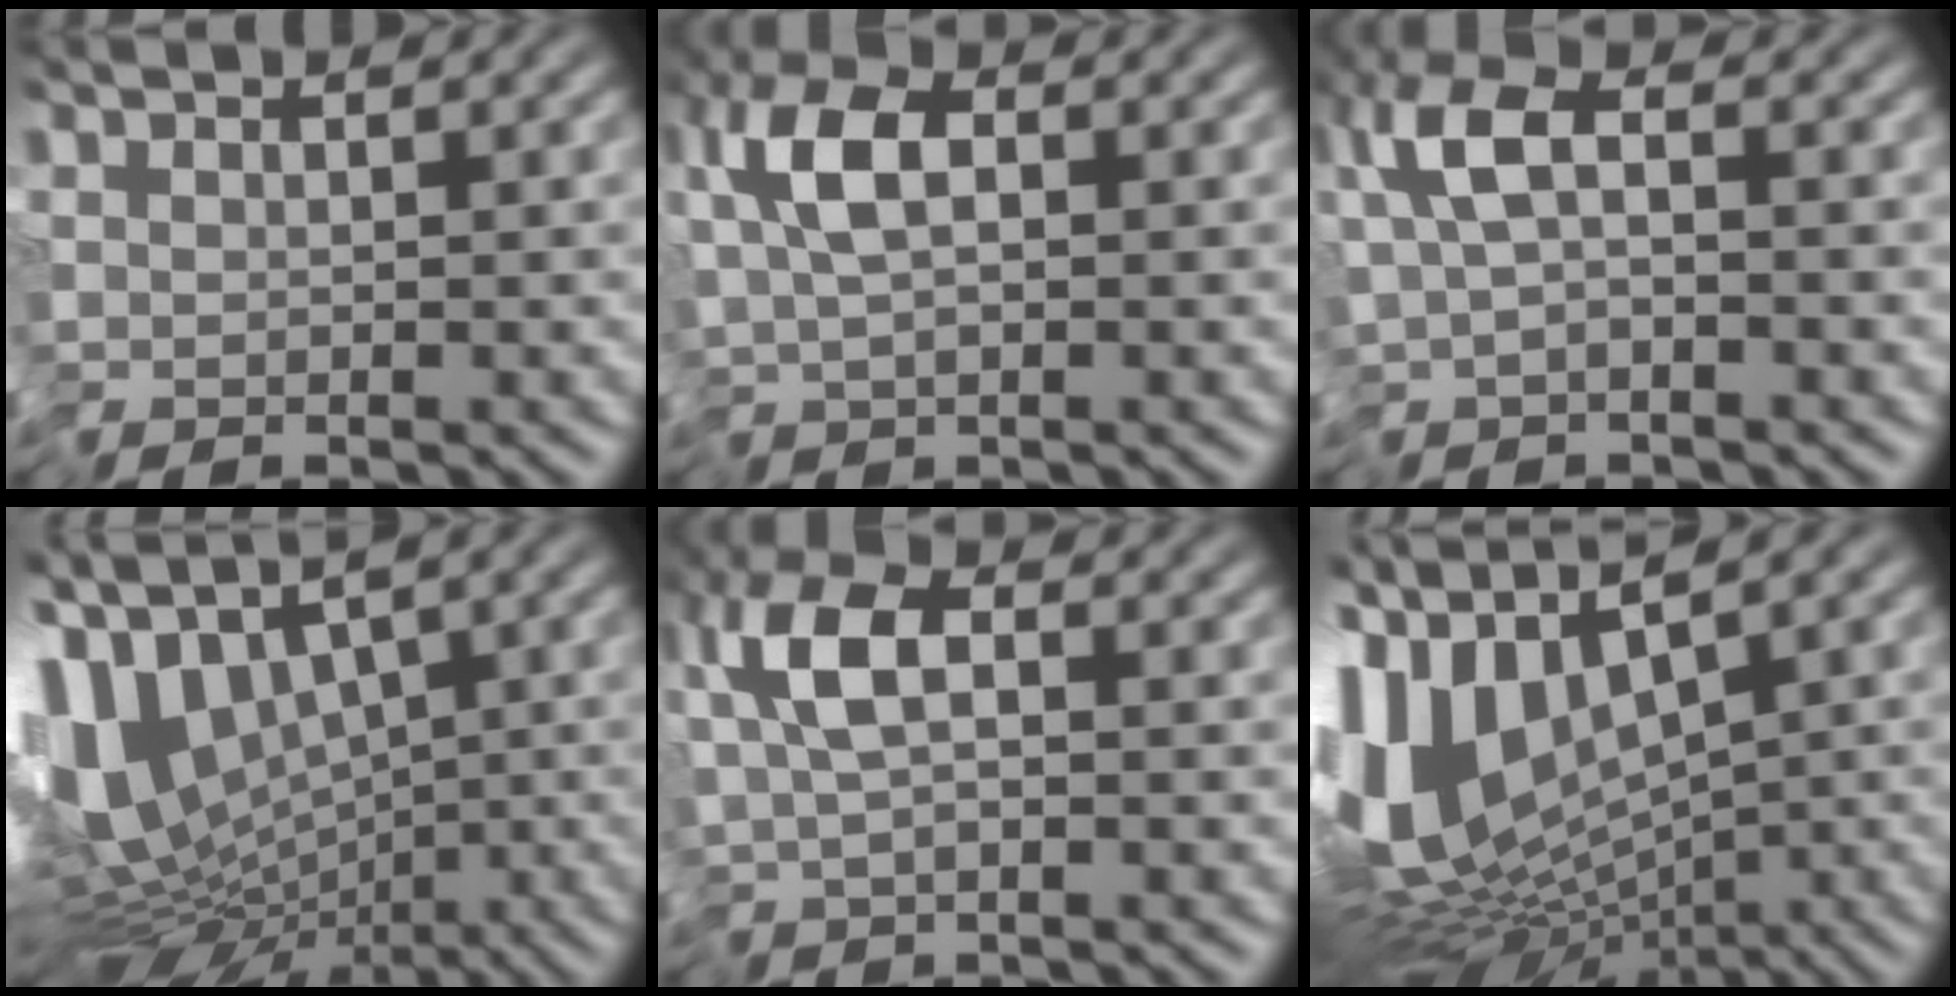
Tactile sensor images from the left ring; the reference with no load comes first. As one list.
[{"total": 4.3, "force": [-0.8, 1.9, 3.8], "torque": [-0.065, 0.009, -0.024]}, {"total": 4.7, "force": [-1.2, 2.2, 4.0], "torque": [-0.089, -0.001, -0.033]}, {"total": 13.7, "force": [-0.4, 8.0, 11.1], "torque": [-0.195, -0.010, 0.032]}, {"total": 5.1, "force": [-0.9, 2.2, 4.5], "torque": [-0.085, 0.008, -0.031]}, {"total": 12.0, "force": [0.3, 6.5, 10.0], "torque": [-0.221, -0.001, 0.026]}]